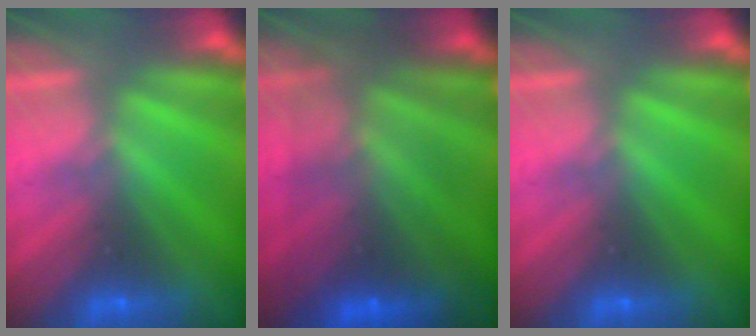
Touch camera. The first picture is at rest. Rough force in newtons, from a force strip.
{"total": 5.5}
{"total": 0.0}